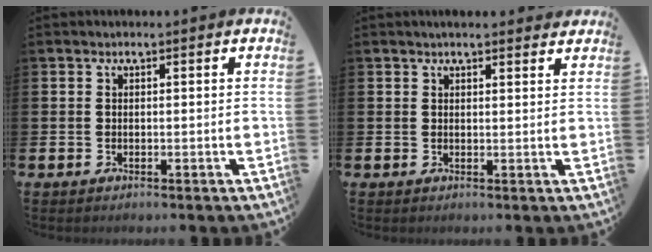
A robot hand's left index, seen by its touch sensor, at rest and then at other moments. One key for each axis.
{"total": 1.9, "fx": 1.9, "fy": 0.3, "fz": 0.4, "tx": -0.008, "ty": -0.005, "tz": 0.034}